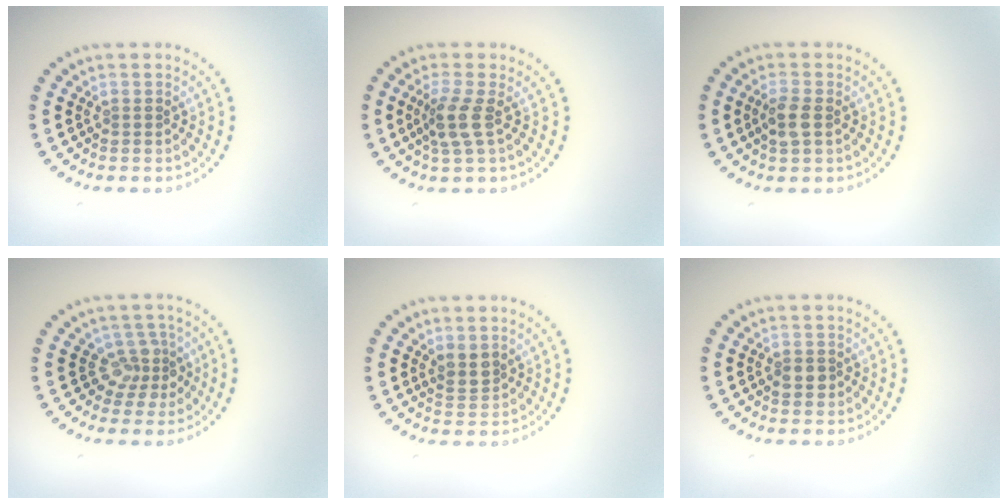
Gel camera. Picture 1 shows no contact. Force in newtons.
{"total": 2.6, "press": 2.0, "slide": 1.7}
{"total": 2.1, "press": 2.0, "slide": 0.5}
{"total": 2.7, "press": 2.0, "slide": 1.8}
{"total": 1.8, "press": 1.5, "slide": 0.9}
{"total": 1.5, "press": 1.4, "slide": 0.5}